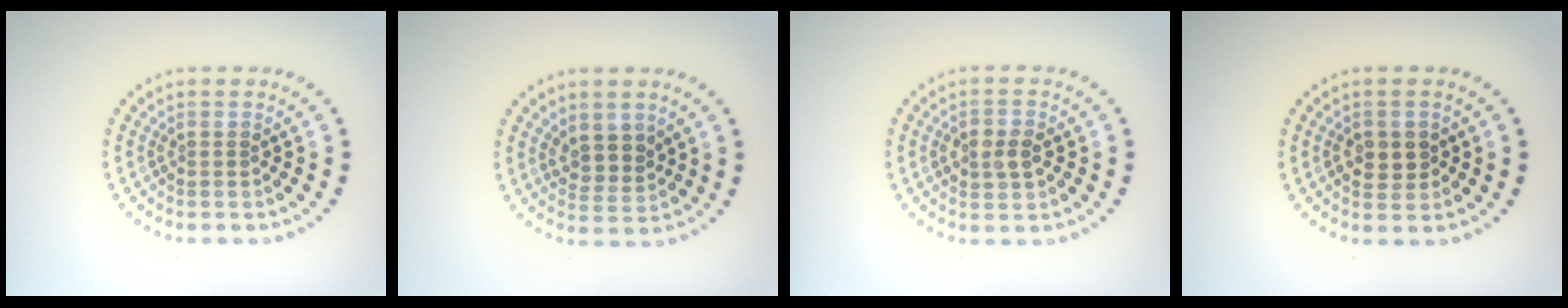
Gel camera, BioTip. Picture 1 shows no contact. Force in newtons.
{"total": 2.8, "press": 2.4, "slide": 1.4}
{"total": 2.4, "press": 2.4, "slide": 0.2}
{"total": 2.4, "press": 2.4, "slide": 0.3}